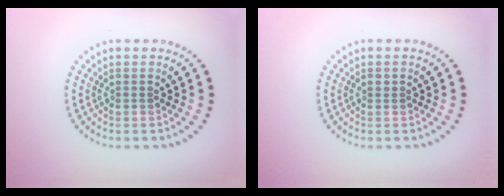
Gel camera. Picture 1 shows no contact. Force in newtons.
{"total": 0.6, "press": 0.5, "slide": 0.3}